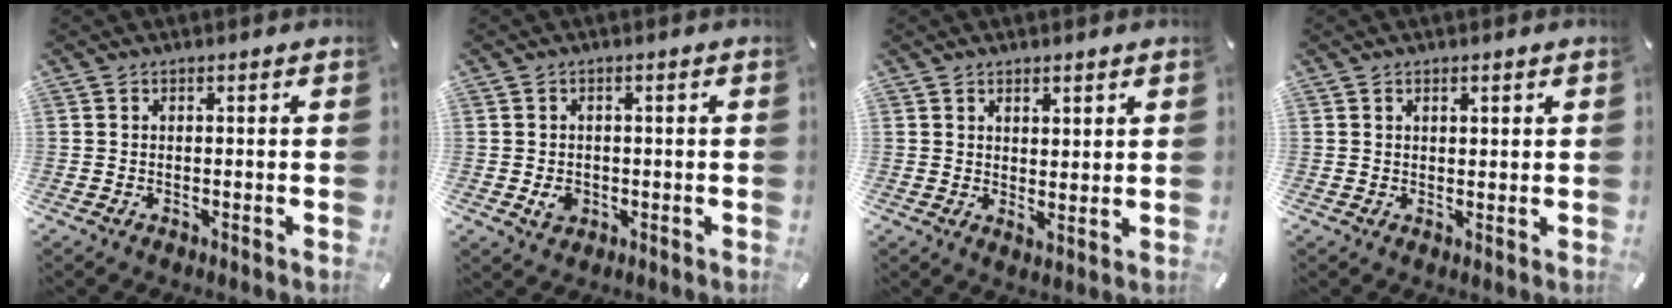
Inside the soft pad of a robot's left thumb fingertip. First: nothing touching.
{"total": 3.2, "force": [-0.6, 2.6, 1.7], "torque": [-0.029, -0.002, -0.013]}
{"total": 2.5, "force": [2.1, 1.2, 0.6], "torque": [0.003, -0.015, 0.036]}
{"total": 1.2, "force": [0.8, 0.6, 0.6], "torque": [-0.012, 0.001, 0.014]}